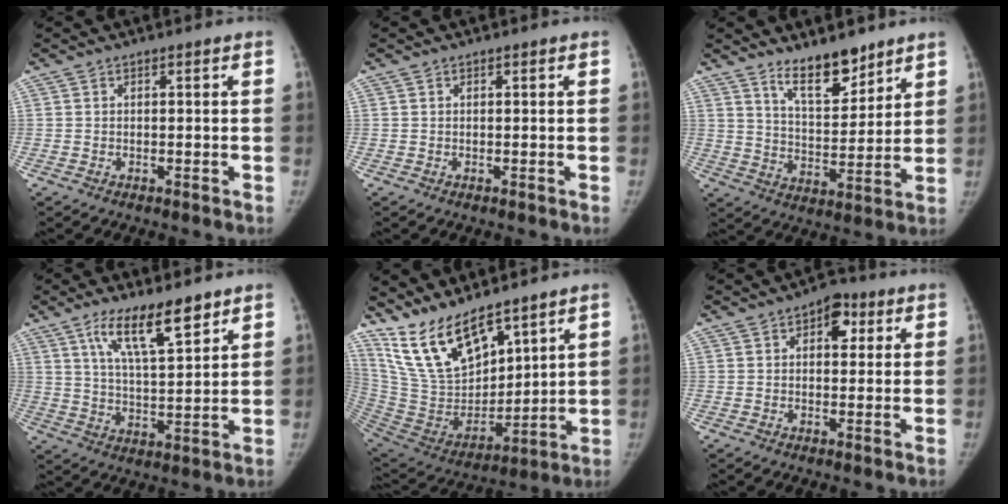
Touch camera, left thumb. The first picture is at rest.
{"total": 0.0}
{"total": 10.2, "force": [7.9, 3.7, 5.3], "torque": [-0.062, -0.068, 0.144]}
{"total": 11.7, "force": [7.4, 3.3, 8.5], "torque": [-0.132, -0.037, 0.136]}
{"total": 16.8, "force": [12.5, 6.6, 9.1], "torque": [-0.135, -0.073, 0.261]}
{"total": 5.8, "force": [2.1, 3.6, 4.0], "torque": [-0.025, 0.000, 0.022]}